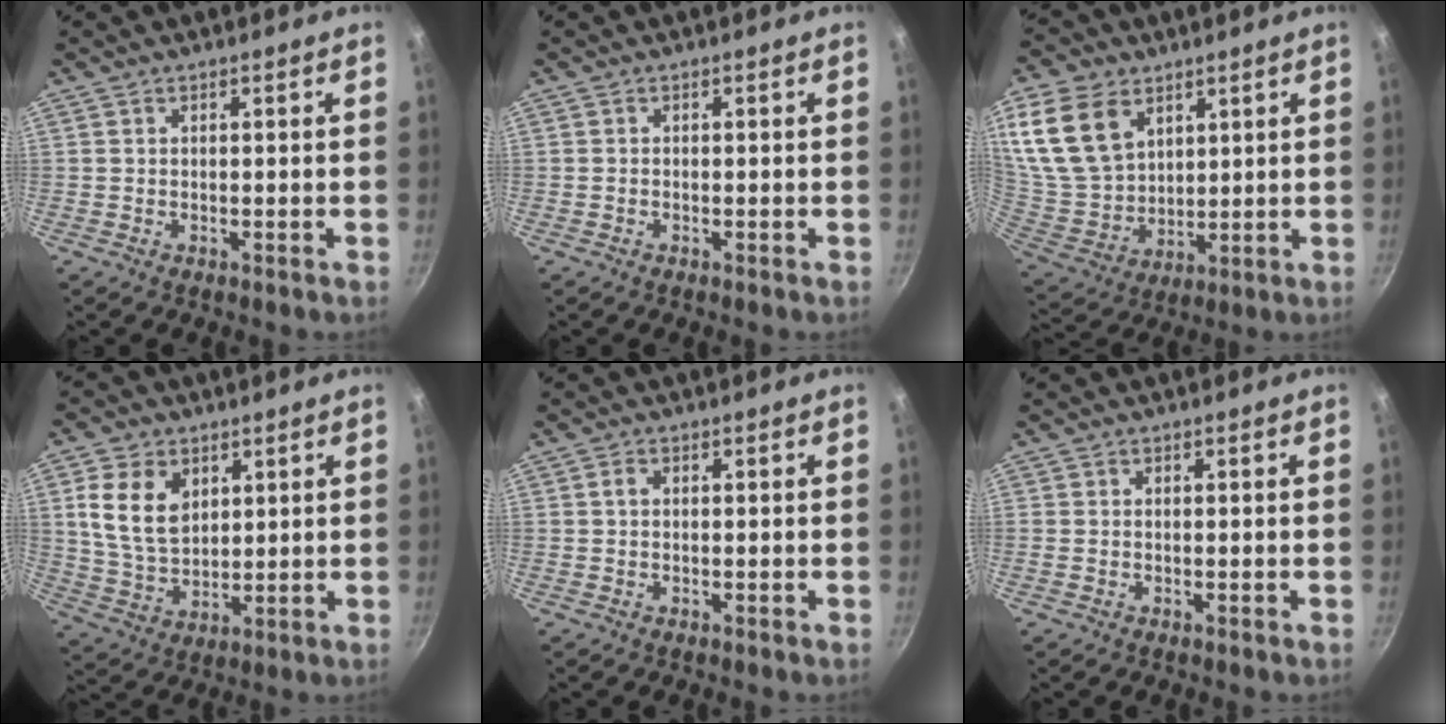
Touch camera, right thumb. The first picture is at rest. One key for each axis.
{"total": 0.0}
{"total": 18.8, "fx": 8.5, "fy": 12.9, "fz": 10.8, "tx": -0.216, "ty": -0.025, "tz": 0.179}
{"total": 11.4, "fx": 3.5, "fy": 7.9, "fz": 7.4, "tx": -0.124, "ty": -0.017, "tz": 0.073}
{"total": 1.1, "fx": 0.1, "fy": 0.8, "fz": 0.8, "tx": -0.014, "ty": 0.004, "tz": 0.001}
{"total": 0.5, "fx": 0.0, "fy": 0.4, "fz": 0.3, "tx": -0.007, "ty": 0.002, "tz": 0.000}